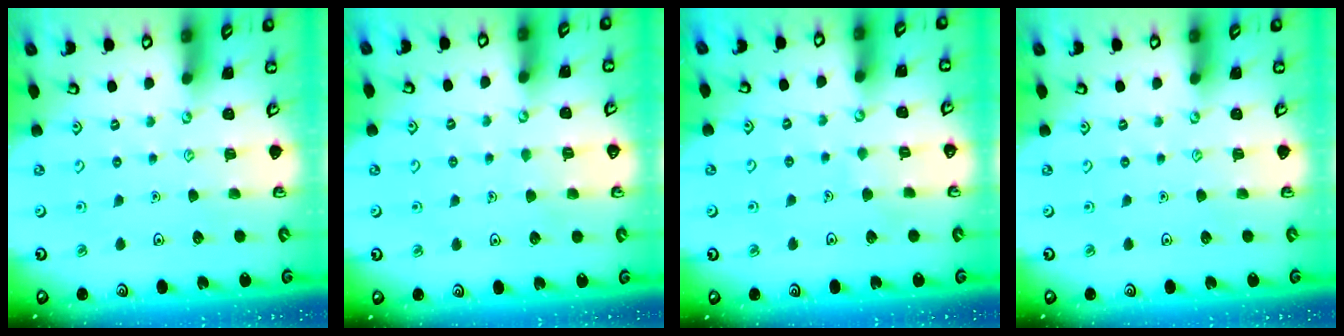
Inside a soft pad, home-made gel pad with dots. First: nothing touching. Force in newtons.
{"total": 3.3, "press": 3.2, "slide": 0.3}
{"total": 3.0, "press": 3.0, "slide": 0.2}
{"total": 0.0}